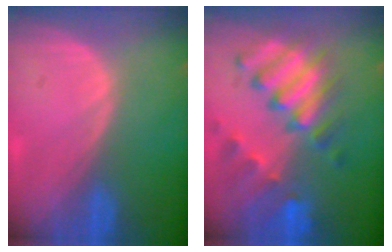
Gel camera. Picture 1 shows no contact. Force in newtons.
{"total": 10.8, "press": 9.3, "slide": 5.6}